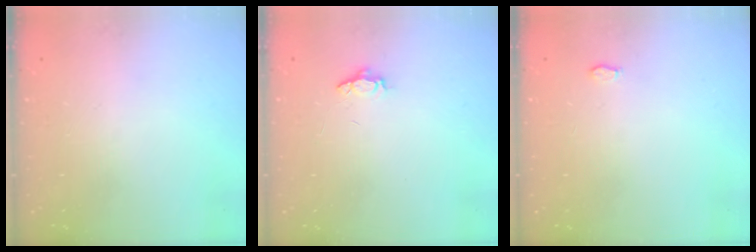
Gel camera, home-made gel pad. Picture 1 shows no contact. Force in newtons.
{"total": 3.5, "press": 3.5, "slide": 0.4}
{"total": 2.6, "press": 2.5, "slide": 0.4}